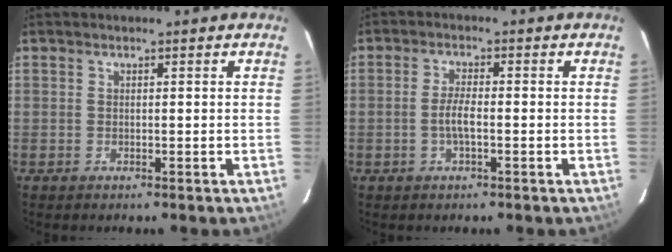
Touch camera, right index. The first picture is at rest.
{"total": 3.2, "force": [-1.0, 0.7, 3.0], "torque": [-0.059, -0.001, -0.017]}